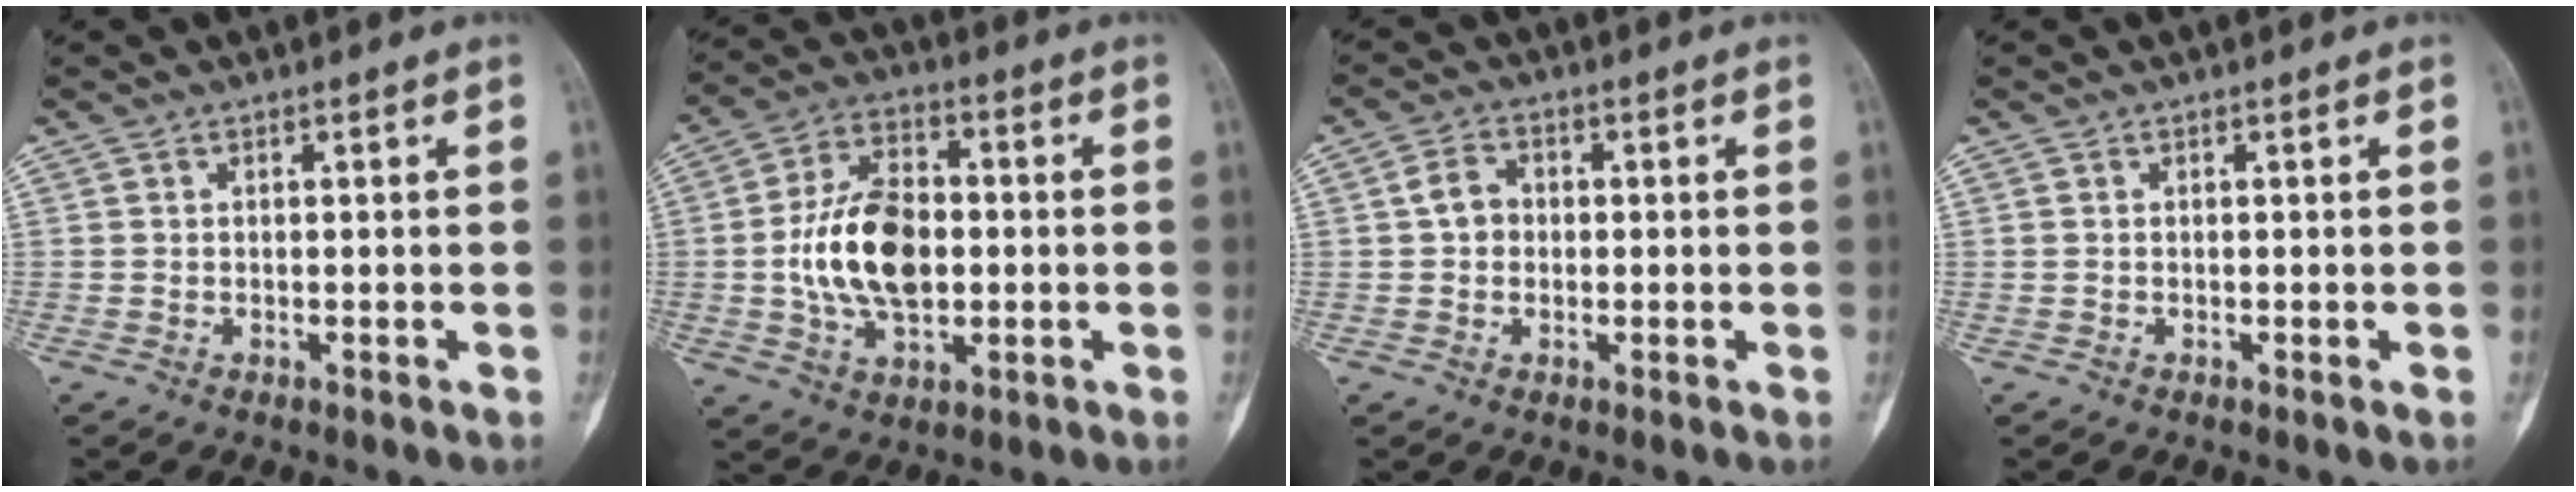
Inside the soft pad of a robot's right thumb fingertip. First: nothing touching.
{"total": 15.0, "force": [-0.6, 9.0, 12.1], "torque": [-0.206, 0.014, -0.010]}
{"total": 4.0, "force": [0.2, 3.2, 2.3], "torque": [-0.031, 0.013, -0.005]}
{"total": 0.0}